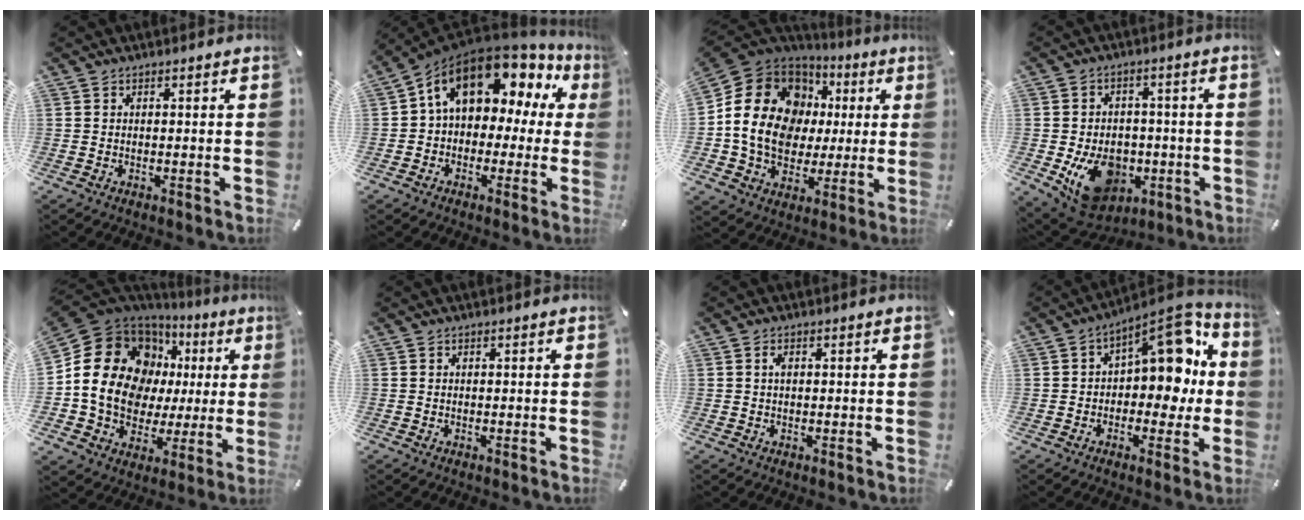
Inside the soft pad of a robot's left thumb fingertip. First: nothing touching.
{"total": 14.6, "force": [6.5, 9.5, 9.1], "torque": [-0.143, -0.028, 0.116]}
{"total": 18.8, "force": [0.7, 16.1, 9.7], "torque": [-0.189, 0.000, 0.020]}
{"total": 14.4, "force": [-4.3, 10.9, 8.3], "torque": [-0.118, 0.018, -0.065]}
{"total": 21.4, "force": [3.1, 17.1, 12.6], "torque": [-0.237, -0.023, 0.066]}
{"total": 0.0}
{"total": 1.2, "force": [0.2, 0.6, 1.0], "torque": [-0.021, 0.003, 0.003]}
{"total": 13.0, "force": [3.9, 7.7, 9.7], "torque": [-0.112, -0.036, 0.066]}